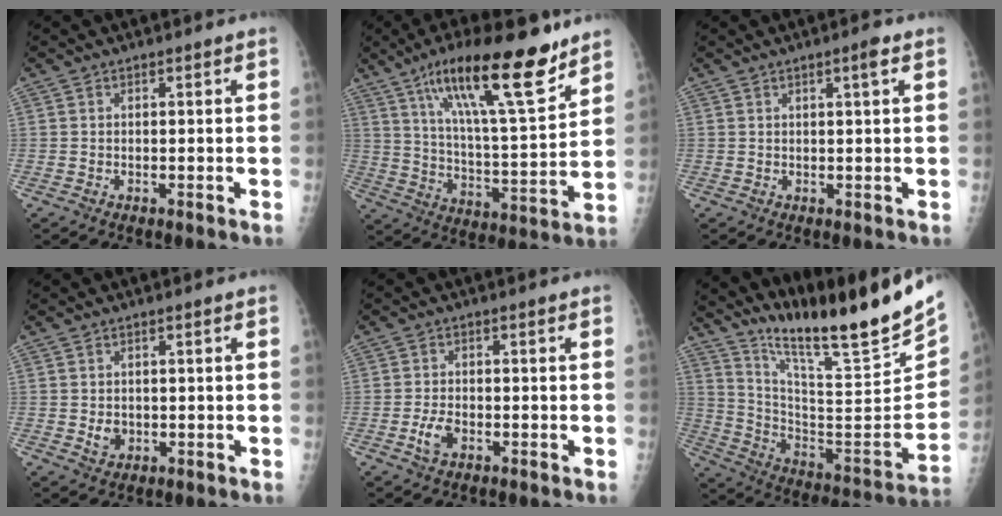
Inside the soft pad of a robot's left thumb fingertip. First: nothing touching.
{"total": 22.3, "force": [14.2, 4.9, 16.4], "torque": [-0.252, -0.056, 0.238]}
{"total": 2.4, "force": [1.2, 0.0, 2.1], "torque": [-0.037, -0.004, 0.018]}
{"total": 2.4, "force": [-0.1, 1.9, 1.5], "torque": [-0.014, 0.000, 0.005]}
{"total": 3.2, "force": [-1.3, 1.7, 2.4], "torque": [-0.050, 0.009, -0.023]}
{"total": 25.3, "force": [20.2, 1.2, 15.3], "torque": [-0.227, -0.130, 0.334]}